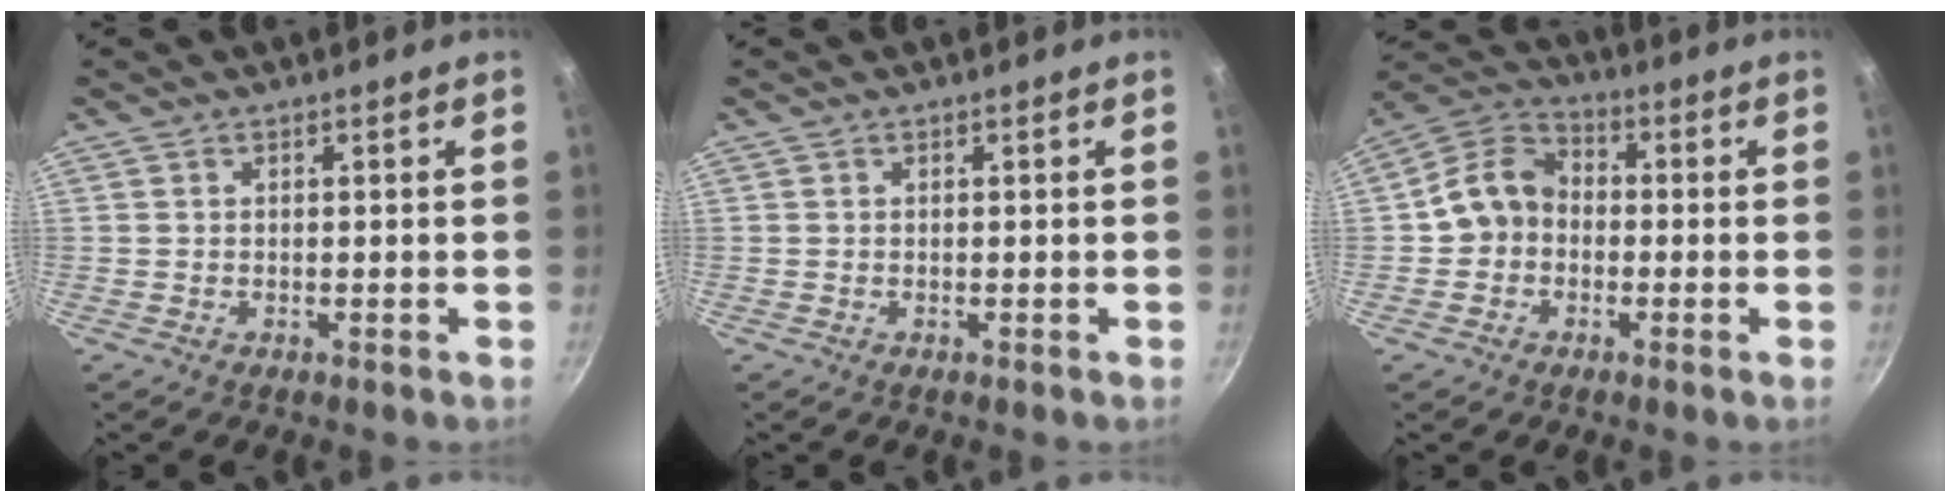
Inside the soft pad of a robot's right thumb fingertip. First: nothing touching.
{"total": 0.0}
{"total": 9.0, "force": [-1.0, 7.5, 4.9], "torque": [-0.059, 0.030, -0.042]}